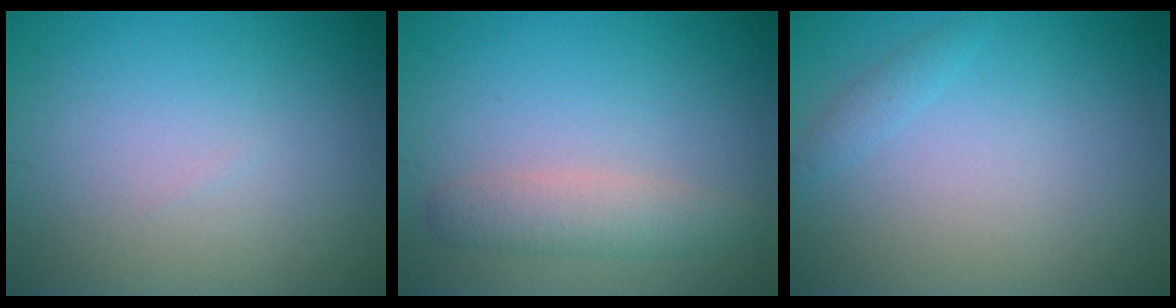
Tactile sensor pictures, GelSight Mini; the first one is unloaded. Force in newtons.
{"total": 2.7, "press": 2.7, "slide": 0.1}
{"total": 0.8, "press": 0.8, "slide": 0.0}